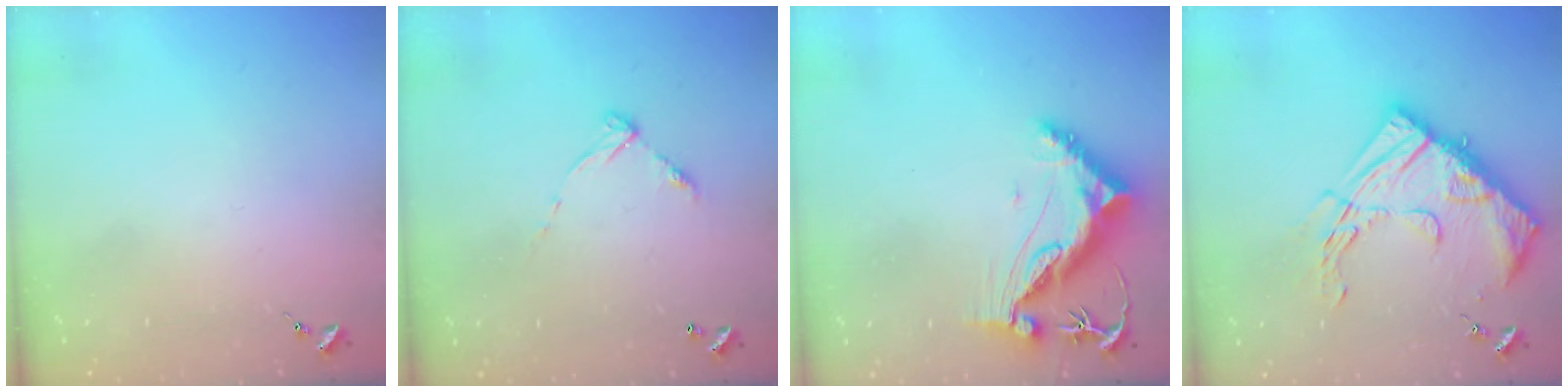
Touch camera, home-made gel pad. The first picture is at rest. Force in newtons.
{"total": 5.8, "press": 5.8, "slide": 0.4}
{"total": 9.9, "press": 9.8, "slide": 1.1}
{"total": 18.8, "press": 18.7, "slide": 1.2}